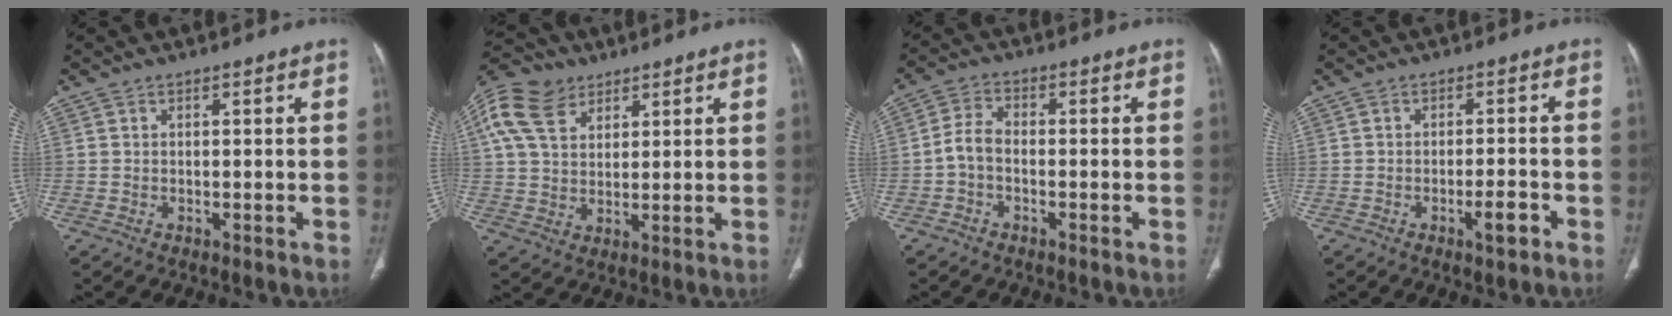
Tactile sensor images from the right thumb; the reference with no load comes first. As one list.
[{"total": 13.7, "force": [6.8, 9.4, 7.4], "torque": [-0.144, 0.004, 0.129]}, {"total": 4.0, "force": [-1.2, 2.4, 3.0], "torque": [-0.057, 0.019, -0.033]}, {"total": 5.5, "force": [-2.7, 1.3, 4.6], "torque": [-0.071, 0.015, -0.042]}]